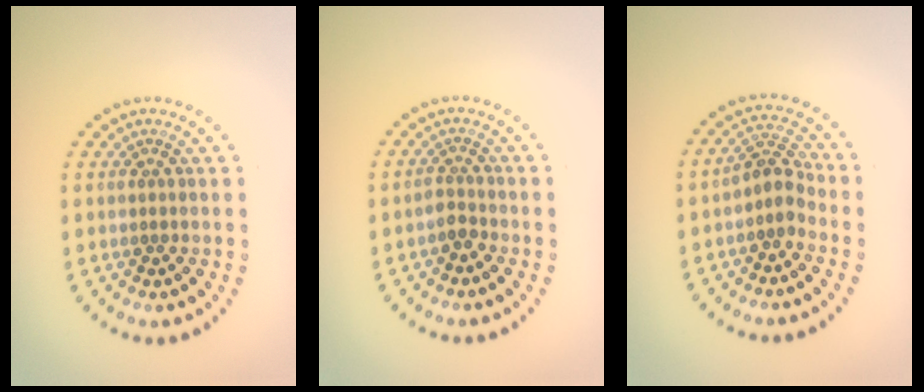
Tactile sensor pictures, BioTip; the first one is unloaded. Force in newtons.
{"total": 1.5, "press": 1.1, "slide": 1.0}
{"total": 2.6, "press": 2.1, "slide": 1.6}